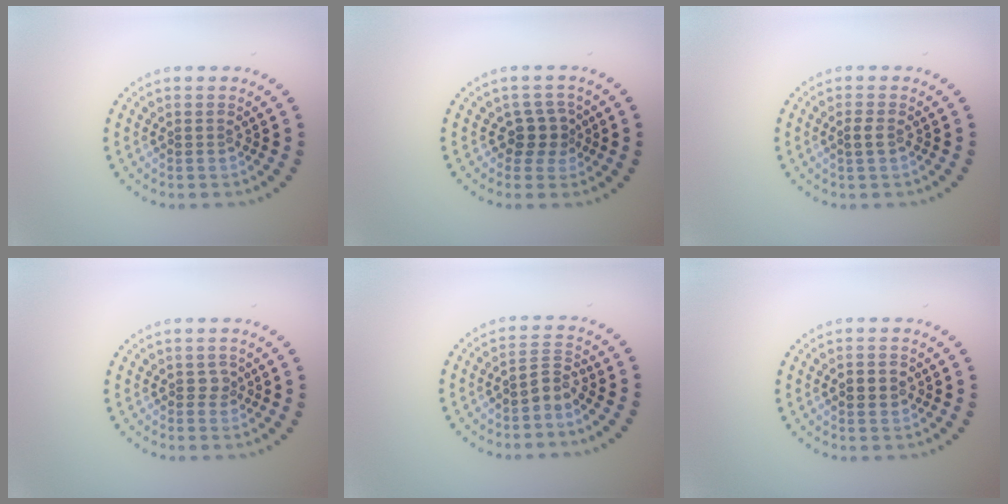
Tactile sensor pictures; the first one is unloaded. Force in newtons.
{"total": 2.5, "press": 2.0, "slide": 1.5}
{"total": 0.9, "press": 0.8, "slide": 0.3}
{"total": 0.9, "press": 0.7, "slide": 0.6}
{"total": 2.1, "press": 1.5, "slide": 1.5}
{"total": 1.6, "press": 1.6, "slide": 0.1}